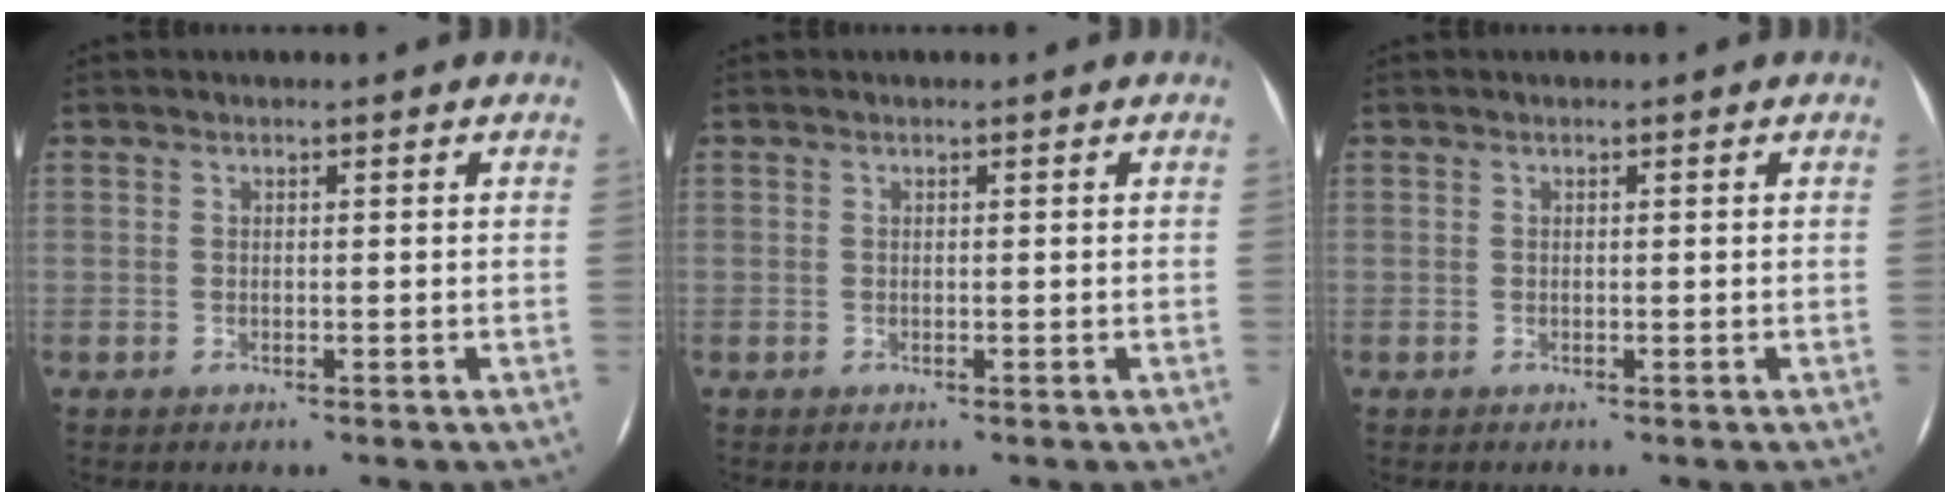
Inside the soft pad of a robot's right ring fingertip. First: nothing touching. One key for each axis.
{"total": 0.0}
{"total": 0.0}